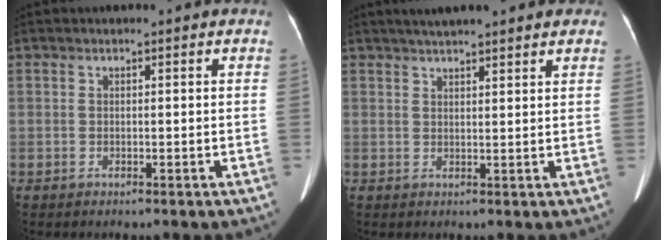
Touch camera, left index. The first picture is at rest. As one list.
[{"total": 10.5, "force": [8.8, 1.7, 5.5], "torque": [-0.071, 0.034, 0.112]}]